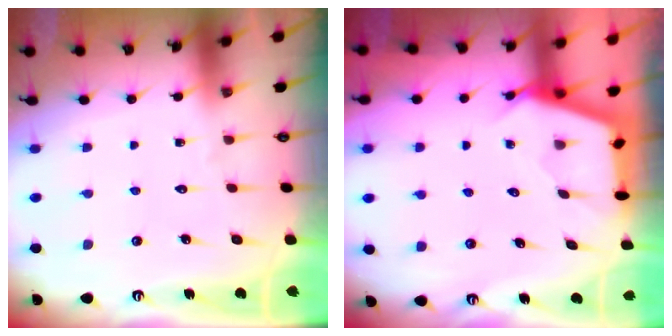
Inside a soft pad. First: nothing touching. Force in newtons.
{"total": 2.6, "press": 2.6, "slide": 0.3}